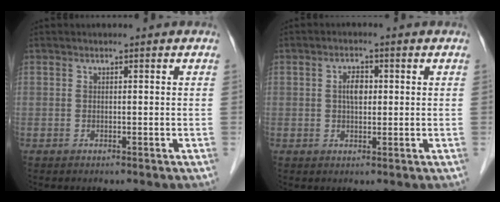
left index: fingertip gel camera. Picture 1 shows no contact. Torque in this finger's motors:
{"motor_torque": [0.36, 0.01, 0.17, 0.03]}